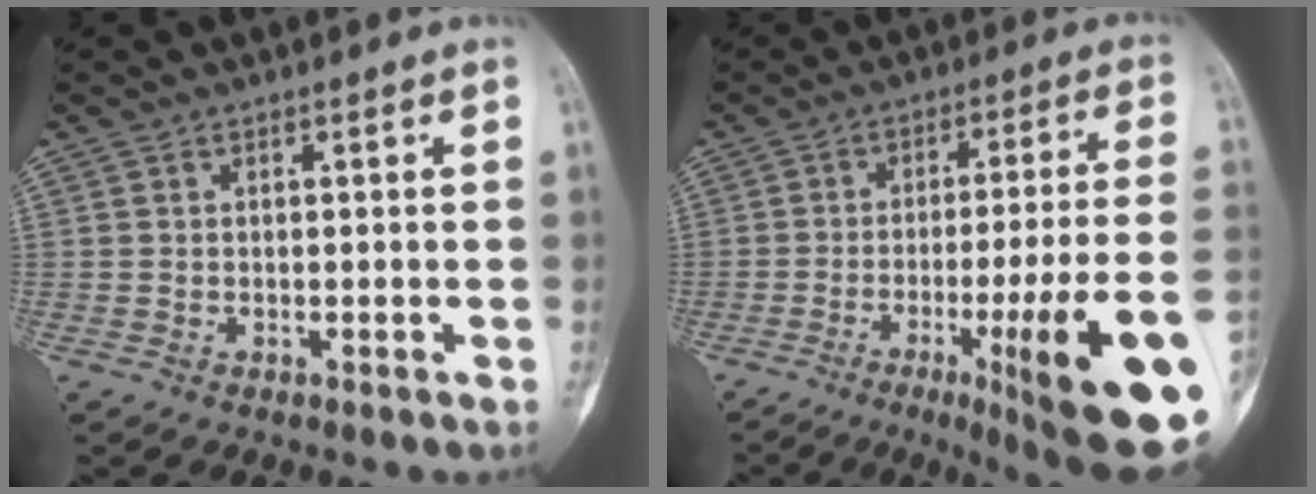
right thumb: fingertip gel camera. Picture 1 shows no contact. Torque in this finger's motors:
{"motor_torque": [3.37, 1.64, 1.98, -0.79, 0.46]}